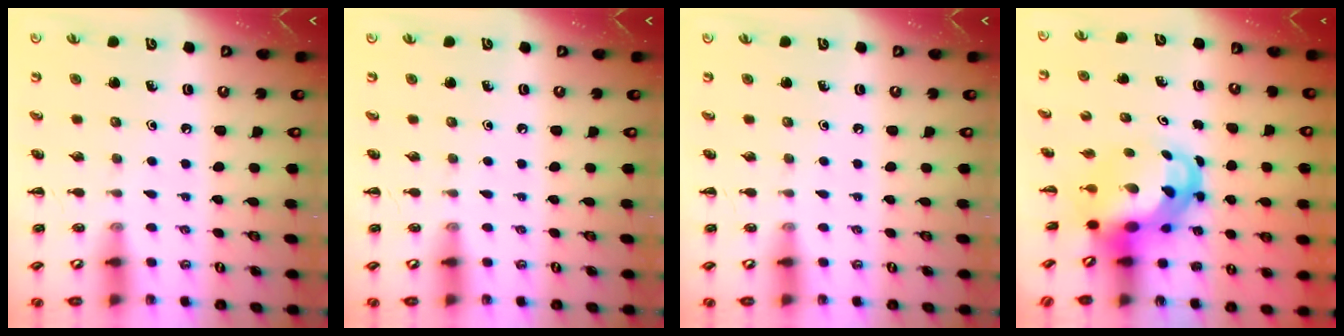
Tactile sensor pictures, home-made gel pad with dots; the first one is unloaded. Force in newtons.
{"total": 0.0}
{"total": 0.0}
{"total": 6.4, "press": 6.1, "slide": 1.7}